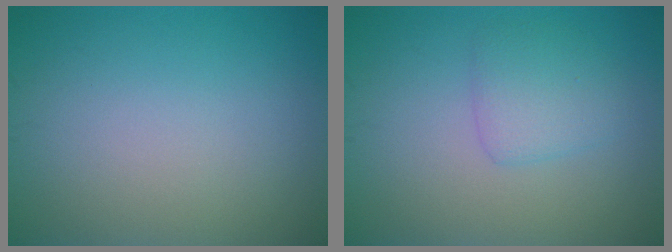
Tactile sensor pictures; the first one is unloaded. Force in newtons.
{"total": 2.4, "press": 2.4, "slide": 0.1}